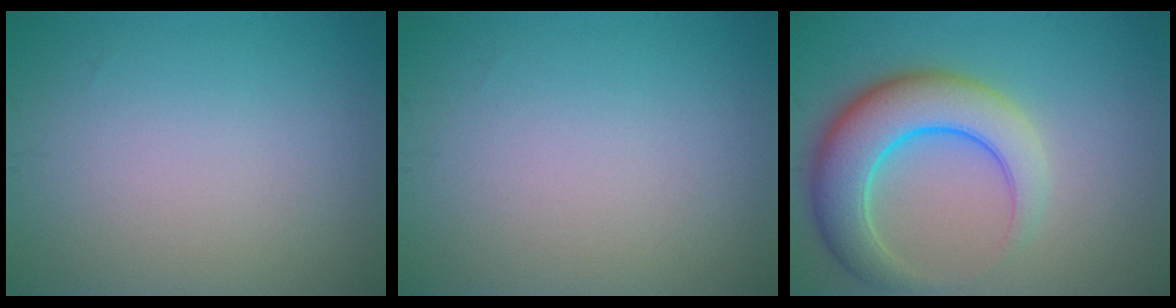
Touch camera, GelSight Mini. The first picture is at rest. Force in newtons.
{"total": 0.0}
{"total": 7.5, "press": 7.5, "slide": 0.3}